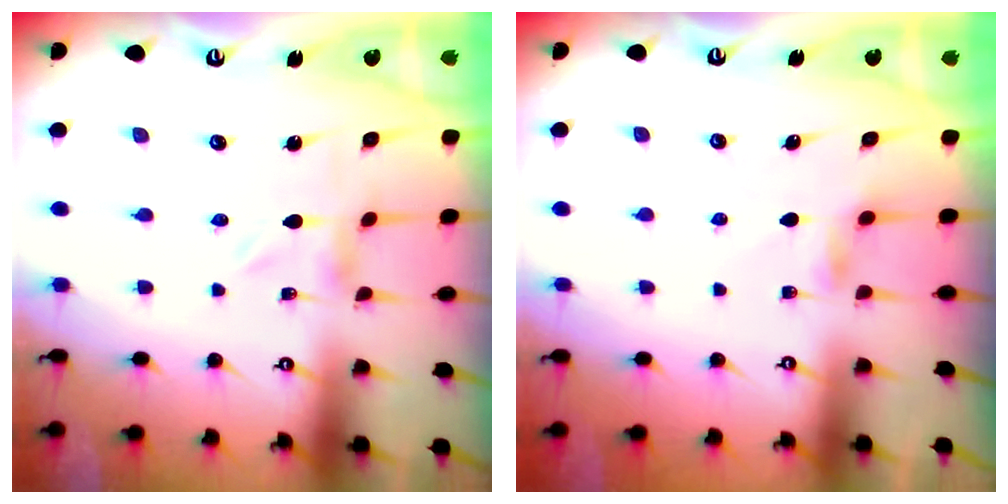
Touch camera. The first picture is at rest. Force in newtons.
{"total": 3.3, "press": 3.3, "slide": 0.5}